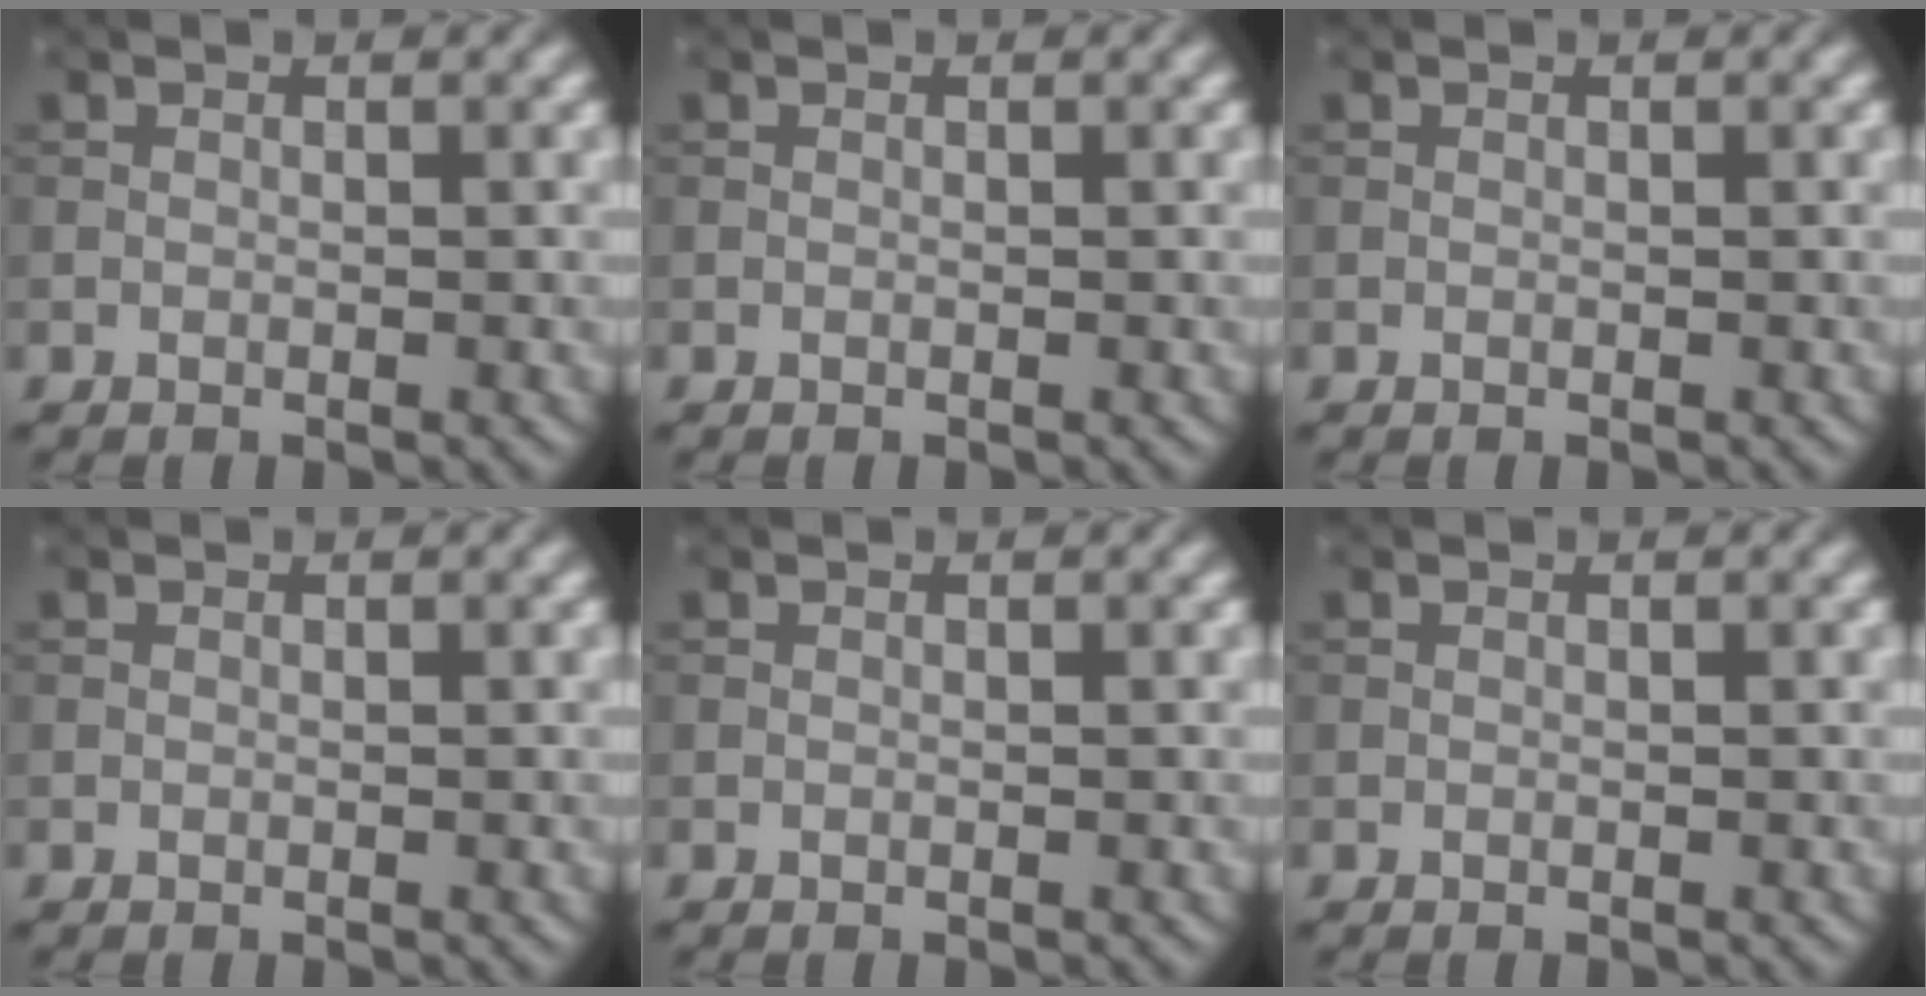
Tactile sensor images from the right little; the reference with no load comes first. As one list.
[{"total": 0.0}, {"total": 0.0}, {"total": 0.0}, {"total": 0.0}, {"total": 0.0}]